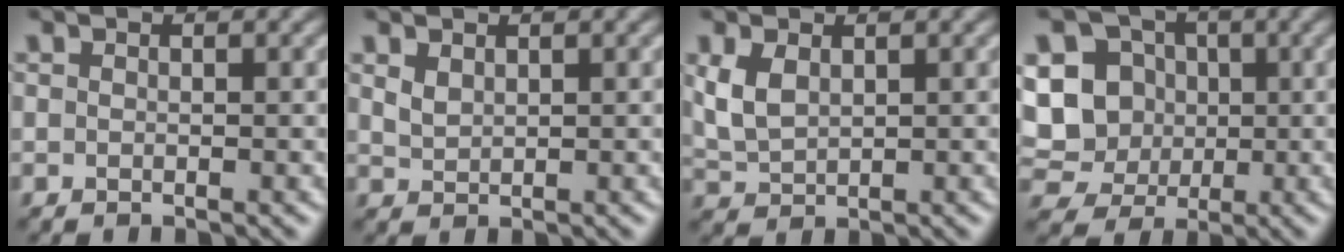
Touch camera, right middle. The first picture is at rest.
{"total": 1.2, "force": [0.9, 0.6, 0.6], "torque": [-0.018, 0.000, 0.023]}
{"total": 2.8, "force": [1.0, 1.7, 2.0], "torque": [-0.050, 0.001, 0.027]}
{"total": 11.7, "force": [1.5, 10.6, 4.7], "torque": [-0.128, 0.033, 0.022]}